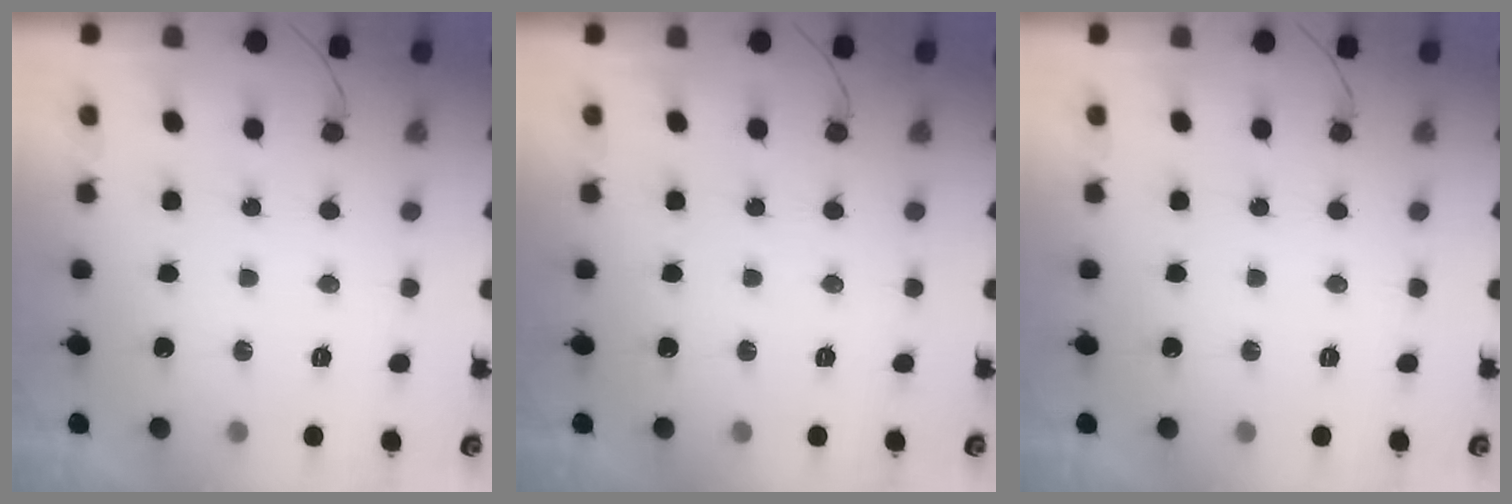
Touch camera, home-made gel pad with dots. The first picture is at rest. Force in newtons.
{"total": 0.0}
{"total": 0.0}